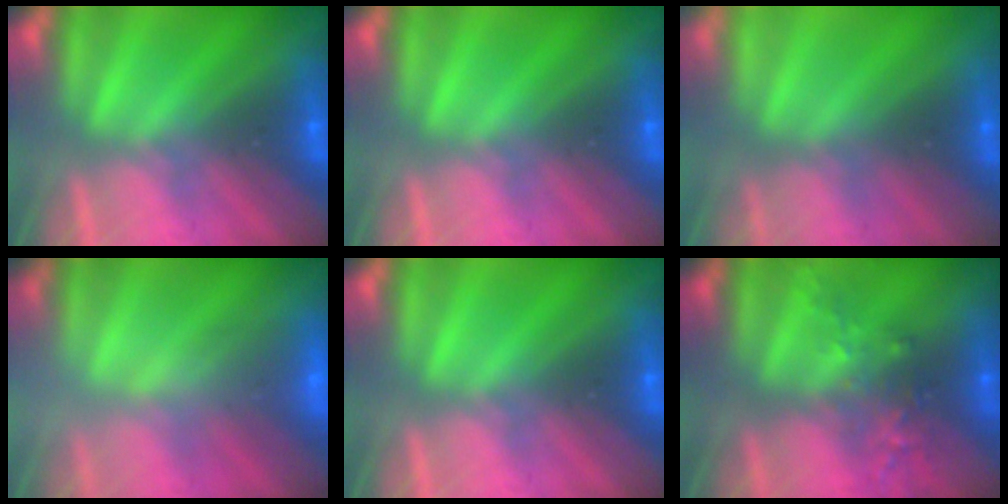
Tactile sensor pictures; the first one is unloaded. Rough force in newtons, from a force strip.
{"total": 0.0}
{"total": 2.9}
{"total": 2.3}
{"total": 0.0}
{"total": 2.5}